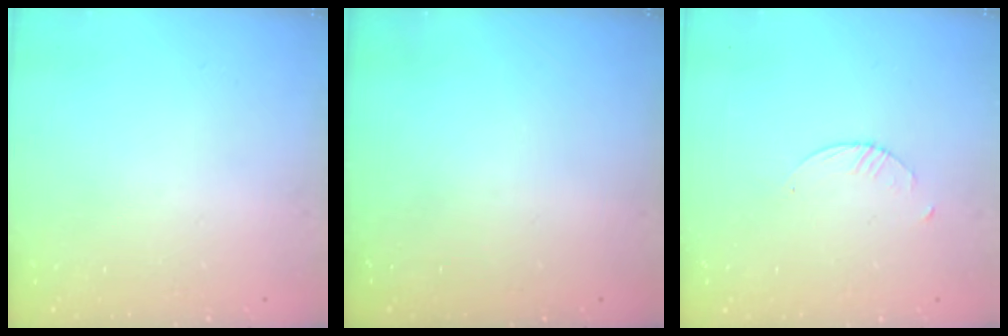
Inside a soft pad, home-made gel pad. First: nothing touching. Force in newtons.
{"total": 0.0}
{"total": 1.5, "press": 1.5, "slide": 0.2}